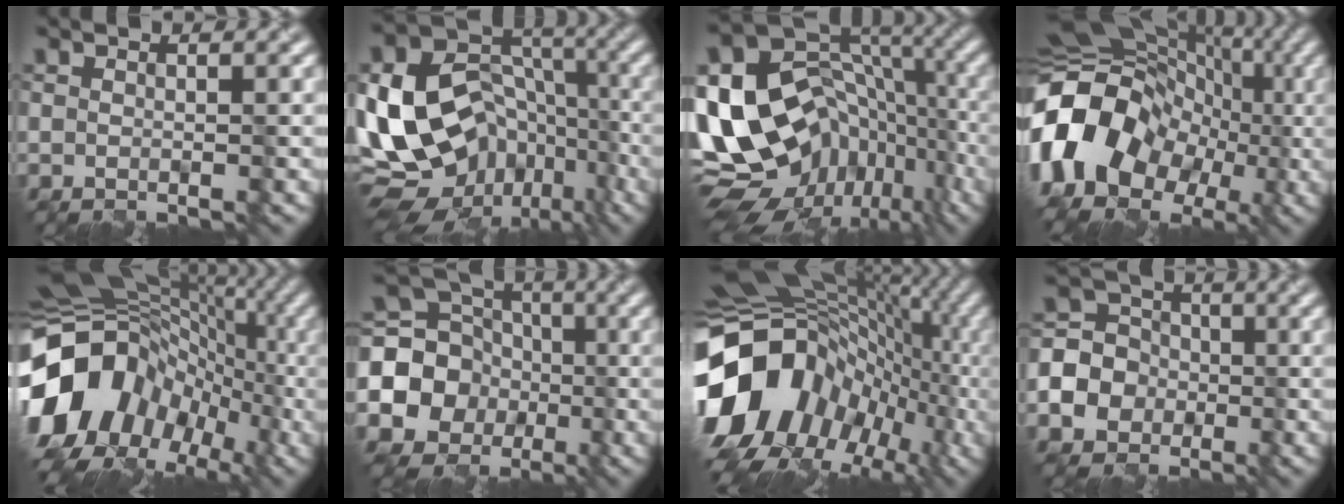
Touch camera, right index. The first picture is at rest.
{"total": 15.3, "force": [-4.5, 11.1, 9.5], "torque": [-0.197, 0.001, -0.083]}
{"total": 17.4, "force": [-4.0, 12.6, 11.3], "torque": [-0.205, 0.002, -0.041]}
{"total": 16.8, "force": [-2.7, 13.5, 9.7], "torque": [-0.192, 0.005, -0.056]}
{"total": 14.9, "force": [-2.7, 12.0, 8.4], "torque": [-0.170, 0.001, -0.067]}
{"total": 15.0, "force": [-2.5, 13.8, 5.3], "torque": [-0.133, 0.008, -0.077]}
{"total": 16.5, "force": [-1.8, 12.9, 10.1], "torque": [-0.194, 0.002, -0.029]}
{"total": 9.3, "force": [-2.7, 8.4, 2.6], "torque": [-0.082, -0.006, -0.073]}